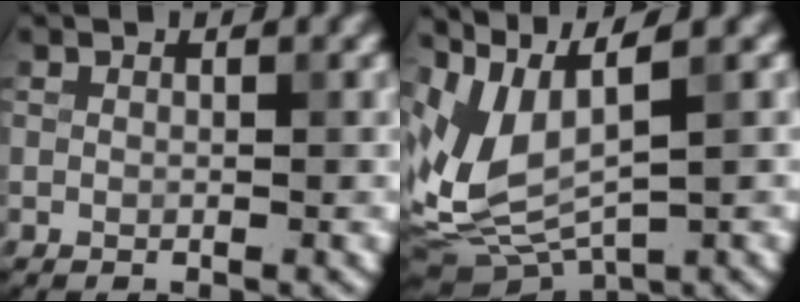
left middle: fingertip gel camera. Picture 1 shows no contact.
{"total": 7.4, "force": [1.7, 3.0, 6.5], "torque": [-0.151, -0.003, 0.045]}